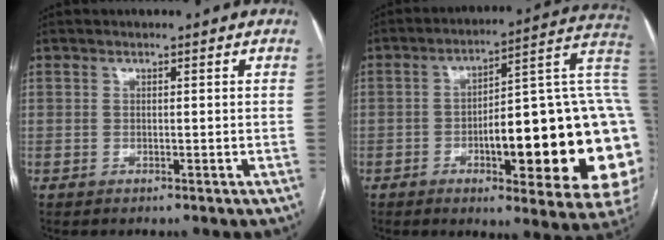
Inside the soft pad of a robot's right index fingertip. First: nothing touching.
{"total": 27.8, "force": [-3.3, 5.6, 27.0], "torque": [-0.276, 0.026, -0.042]}